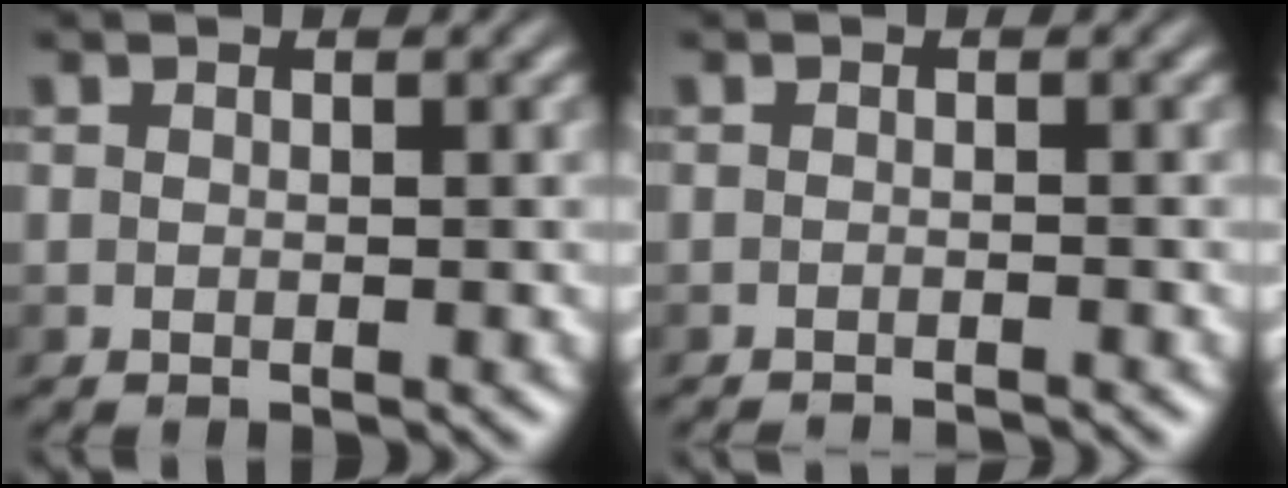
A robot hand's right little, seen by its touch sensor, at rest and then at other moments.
{"total": 2.6, "force": [-2.5, 0.3, 0.8], "torque": [-0.005, 0.001, -0.039]}